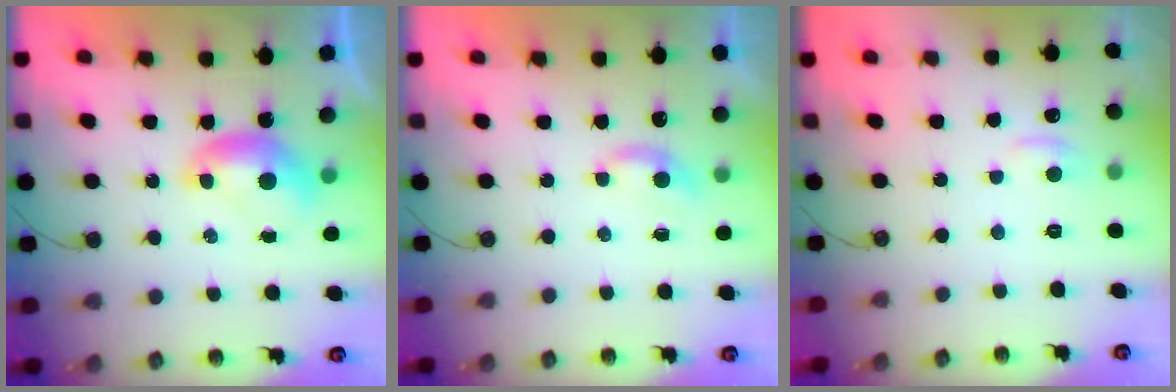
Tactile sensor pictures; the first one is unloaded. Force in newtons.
{"total": 1.7, "press": 1.6, "slide": 0.4}
{"total": 0.8, "press": 0.3, "slide": 0.7}